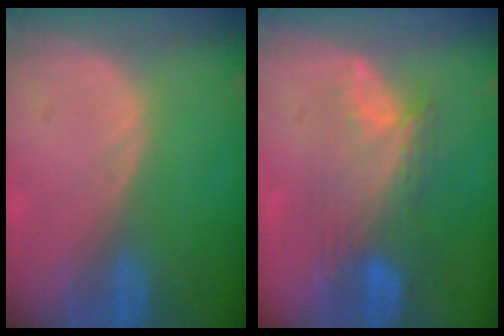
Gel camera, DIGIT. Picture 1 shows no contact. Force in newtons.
{"total": 8.0, "press": 7.5, "slide": 3.0}